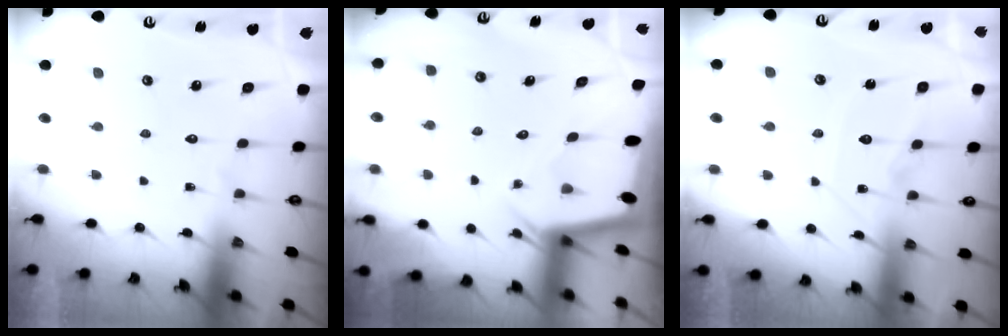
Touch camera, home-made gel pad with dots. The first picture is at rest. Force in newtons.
{"total": 2.4, "press": 2.4, "slide": 0.2}
{"total": 8.4, "press": 8.4, "slide": 0.1}